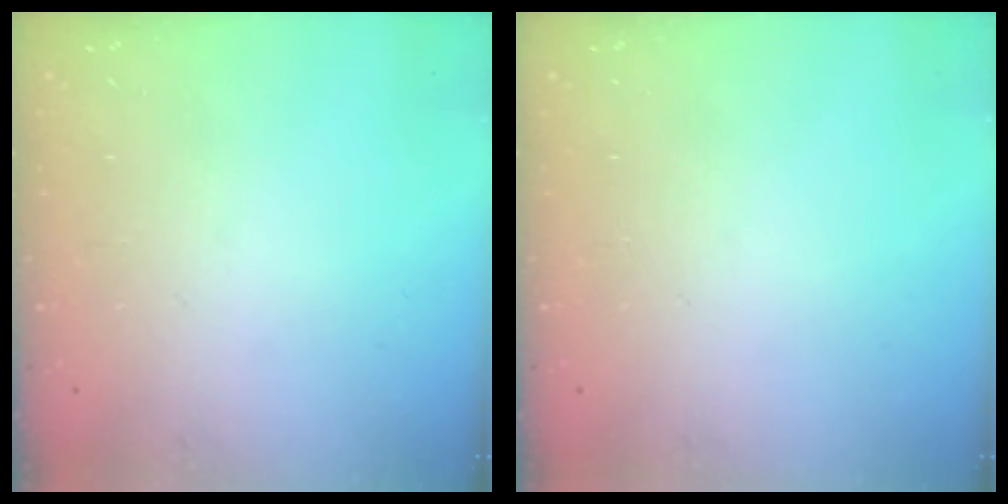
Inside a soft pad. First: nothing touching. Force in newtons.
{"total": 0.0}